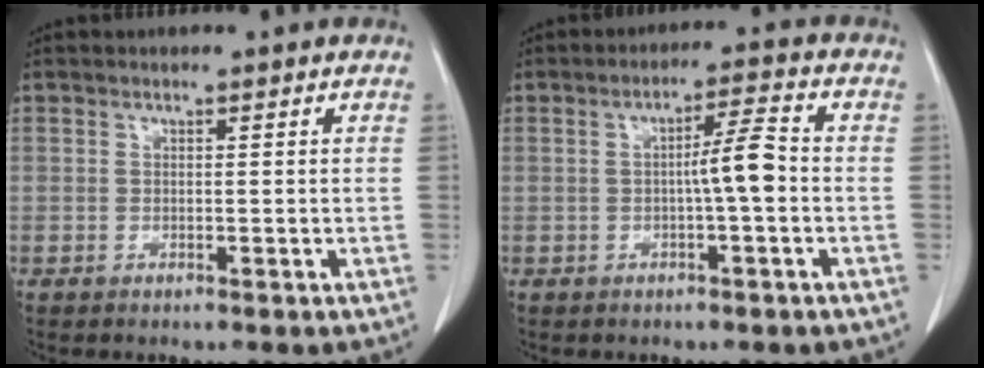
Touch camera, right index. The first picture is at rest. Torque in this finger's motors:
{"motor_torque": [0.68, -0.13, 0.44, 0.08]}